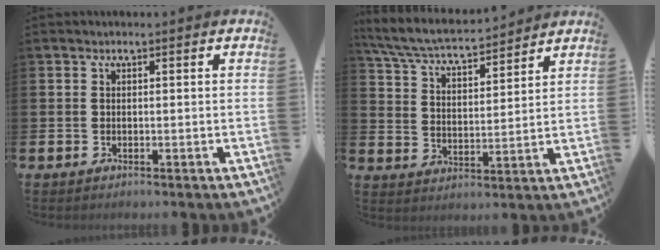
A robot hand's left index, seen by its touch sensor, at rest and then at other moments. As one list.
[{"total": 6.0, "force": [5.7, 0.8, 1.6], "torque": [-0.061, -0.039, 0.097]}]